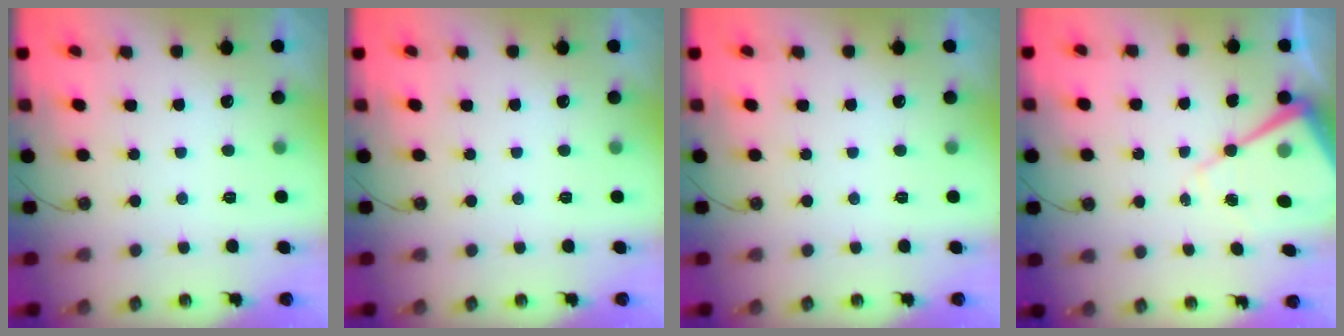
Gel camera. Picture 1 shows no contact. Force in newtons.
{"total": 0.0}
{"total": 0.0}
{"total": 11.4, "press": 11.4, "slide": 0.8}